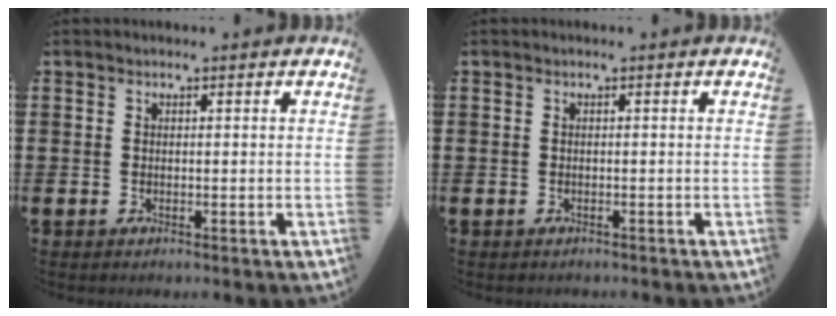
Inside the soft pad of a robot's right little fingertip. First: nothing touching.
{"total": 0.0}